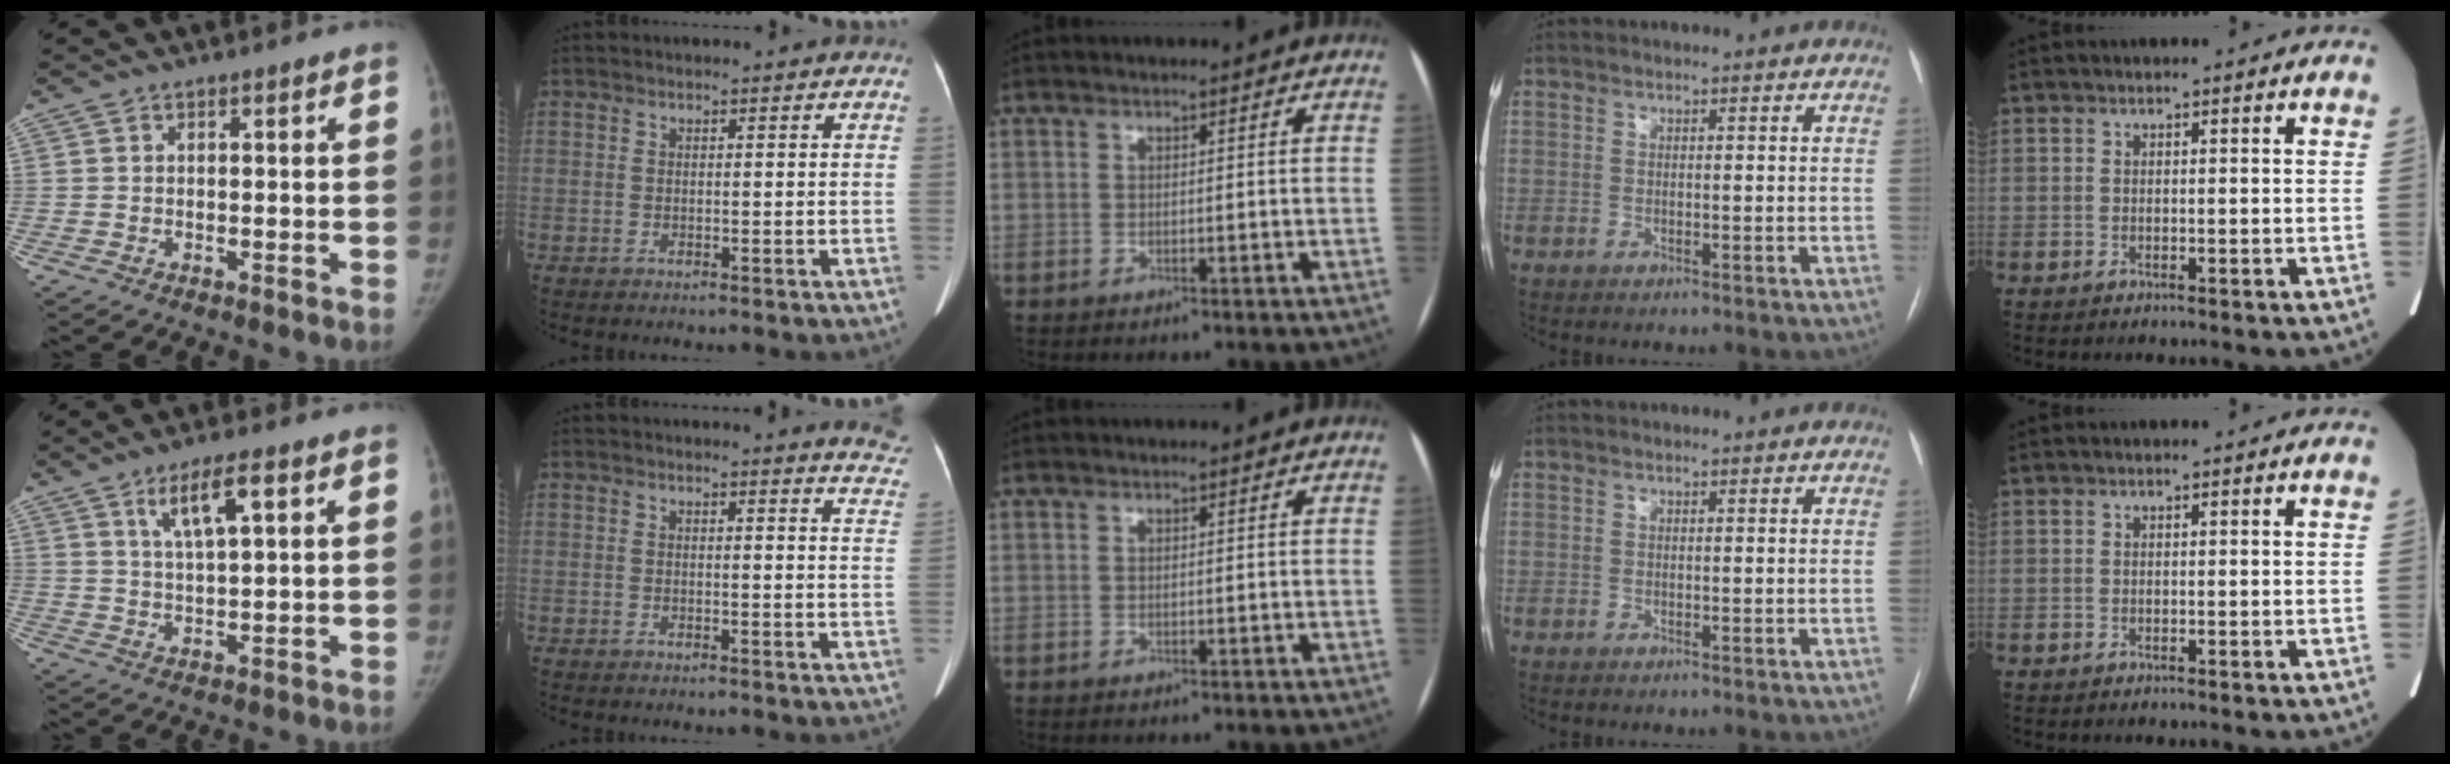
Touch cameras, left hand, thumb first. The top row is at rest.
{"thumb": {"total": 7.0, "force": [3.2, 1.6, 6.0], "torque": [-0.105, -0.009, 0.060]}, "index": {"total": 6.3, "force": [6.2, 0.2, 1.3], "torque": [0.003, -0.044, 0.033]}}